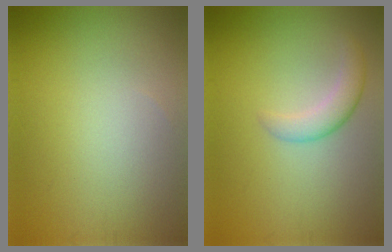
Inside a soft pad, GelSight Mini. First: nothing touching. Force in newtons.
{"total": 2.3, "press": 2.3, "slide": 0.1}